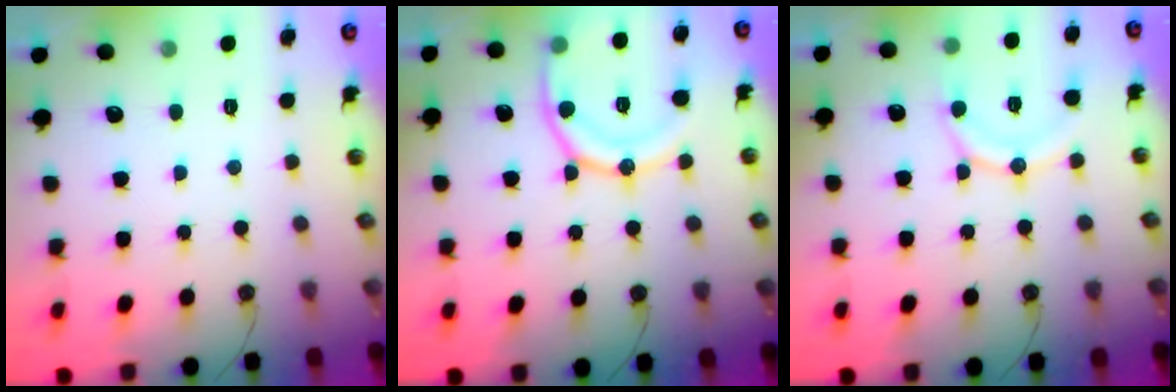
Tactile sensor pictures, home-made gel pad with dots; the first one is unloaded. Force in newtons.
{"total": 17.2, "press": 17.1, "slide": 2.0}
{"total": 12.3, "press": 12.2, "slide": 1.2}